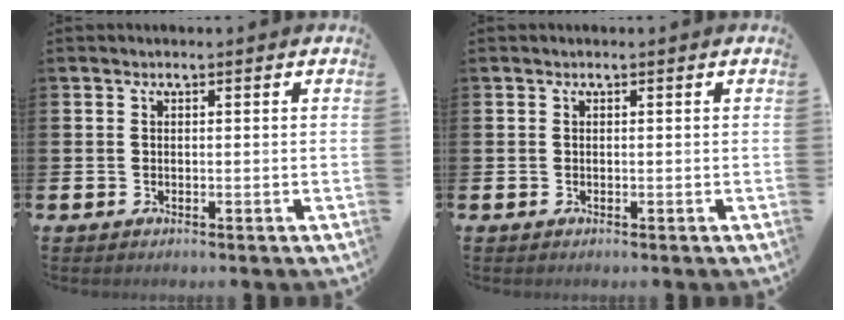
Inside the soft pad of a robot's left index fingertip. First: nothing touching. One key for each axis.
{"total": 0.0}